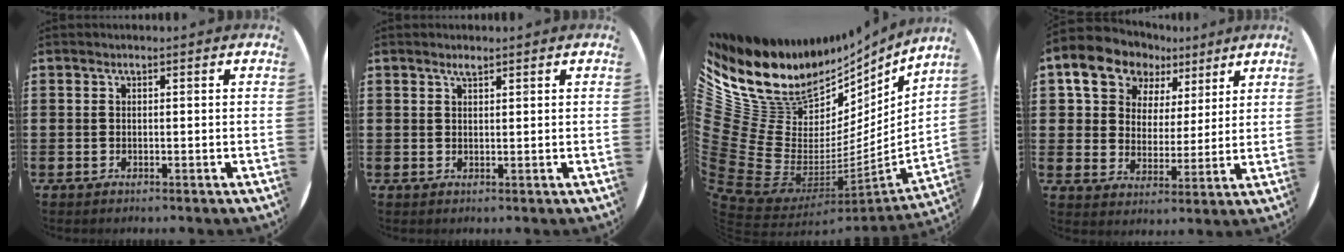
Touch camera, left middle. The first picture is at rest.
{"total": 1.1, "force": [0.9, 0.2, 0.5], "torque": [-0.010, 0.002, 0.017]}
{"total": 12.1, "force": [7.0, 8.7, 4.7], "torque": [-0.135, -0.089, 0.128]}
{"total": 10.2, "force": [7.2, 6.9, 2.4], "torque": [-0.081, -0.020, 0.133]}